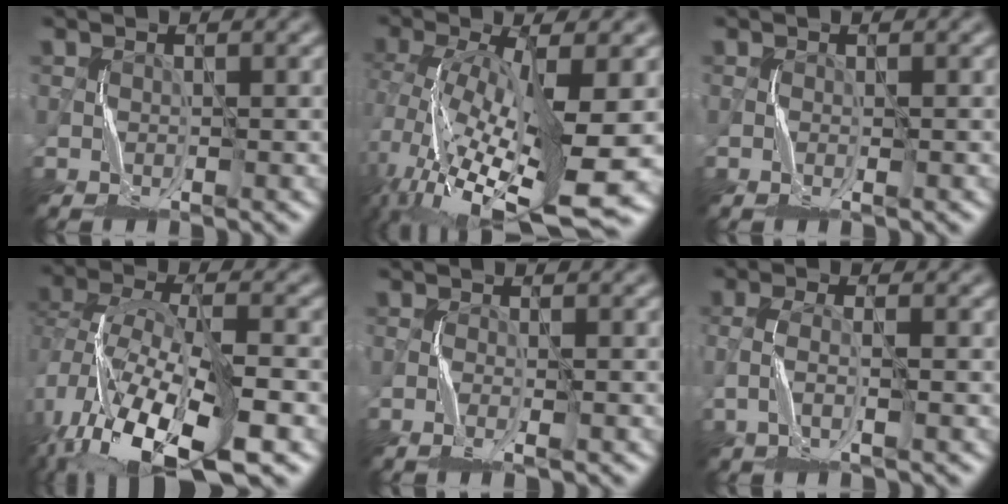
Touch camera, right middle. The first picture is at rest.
{"total": 14.5, "force": [-3.6, 4.6, 13.3], "torque": [-0.268, -0.029, -0.044]}
{"total": 0.6, "force": [-0.2, 0.0, 0.6], "torque": [-0.012, 0.001, -0.005]}
{"total": 13.6, "force": [-6.7, 6.3, 10.0], "torque": [-0.212, -0.018, -0.108]}
{"total": 1.7, "force": [-0.9, 0.3, 1.4], "torque": [-0.034, 0.001, -0.018]}
{"total": 2.2, "force": [-0.7, 0.6, 2.0], "torque": [-0.053, 0.004, -0.017]}